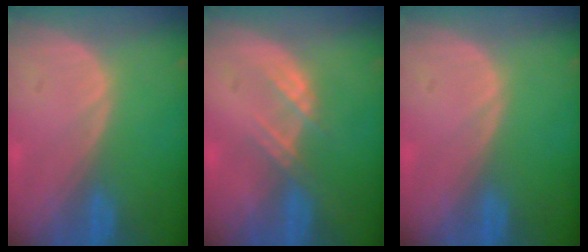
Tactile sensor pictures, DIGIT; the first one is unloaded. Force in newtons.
{"total": 2.7, "press": 2.7, "slide": 0.3}
{"total": 0.0}